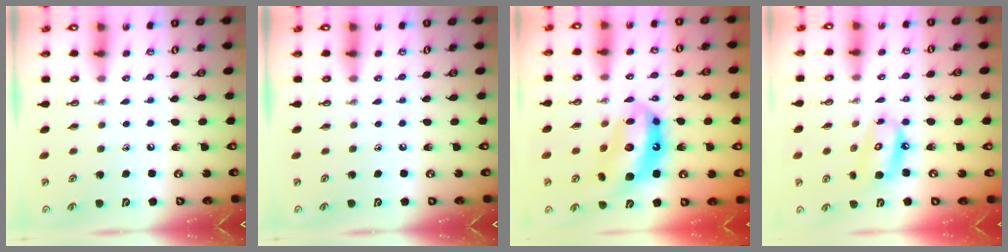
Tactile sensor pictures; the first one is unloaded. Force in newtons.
{"total": 0.0}
{"total": 14.3, "press": 14.2, "slide": 1.7}
{"total": 10.9, "press": 10.8, "slide": 1.4}